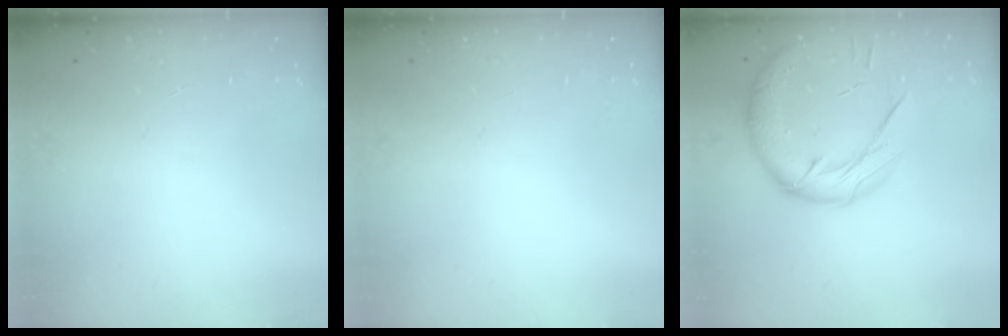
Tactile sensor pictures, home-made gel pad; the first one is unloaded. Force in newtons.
{"total": 0.0}
{"total": 18.4, "press": 18.2, "slide": 2.8}